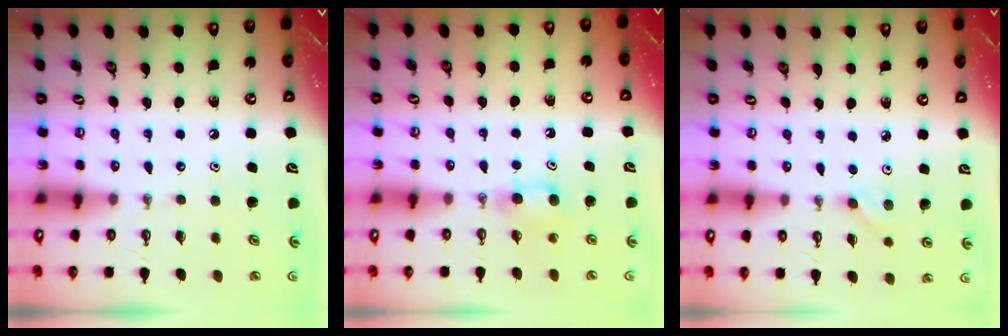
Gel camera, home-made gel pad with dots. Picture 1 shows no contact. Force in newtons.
{"total": 4.4, "press": 4.4, "slide": 0.7}
{"total": 2.6, "press": 2.1, "slide": 1.5}